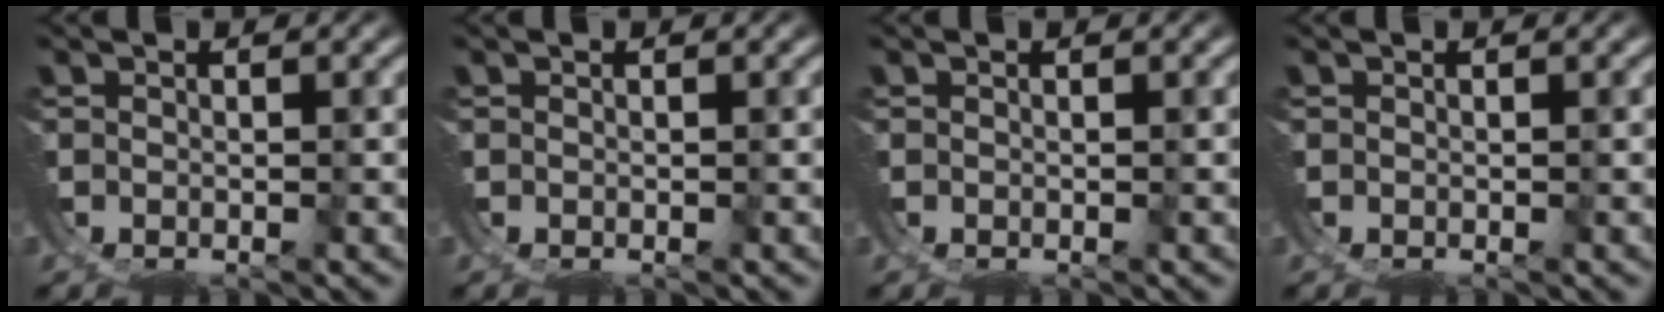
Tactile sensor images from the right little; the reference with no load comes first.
{"total": 0.0}
{"total": 0.0}
{"total": 0.0}